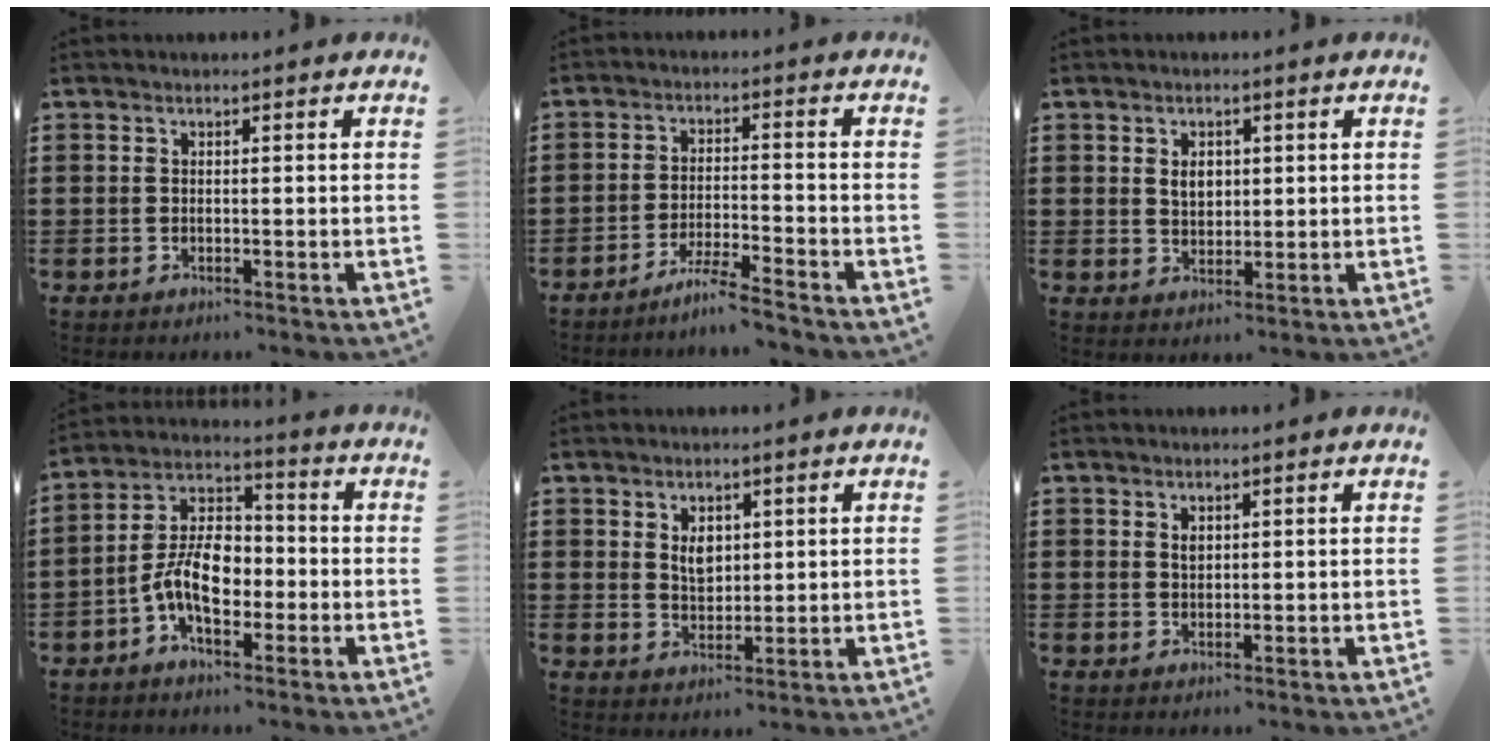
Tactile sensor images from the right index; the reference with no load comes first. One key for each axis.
{"total": 4.6, "fx": -4.3, "fy": -0.6, "fz": 1.6, "tx": -0.035, "ty": -0.008, "tz": -0.085}
{"total": 2.9, "fx": 0.7, "fy": 2.1, "fz": 2.0, "tx": -0.037, "ty": 0.006, "tz": 0.009}
{"total": 8.9, "fx": -2.6, "fy": 5.1, "fz": 6.8, "tx": -0.153, "ty": 0.004, "tz": -0.054}
{"total": 3.5, "fx": 1.3, "fy": 2.3, "fz": 2.3, "tx": -0.036, "ty": 0.002, "tz": 0.019}
{"total": 1.3, "fx": 0.6, "fy": 0.8, "fz": 0.8, "tx": -0.016, "ty": 0.004, "tz": 0.011}